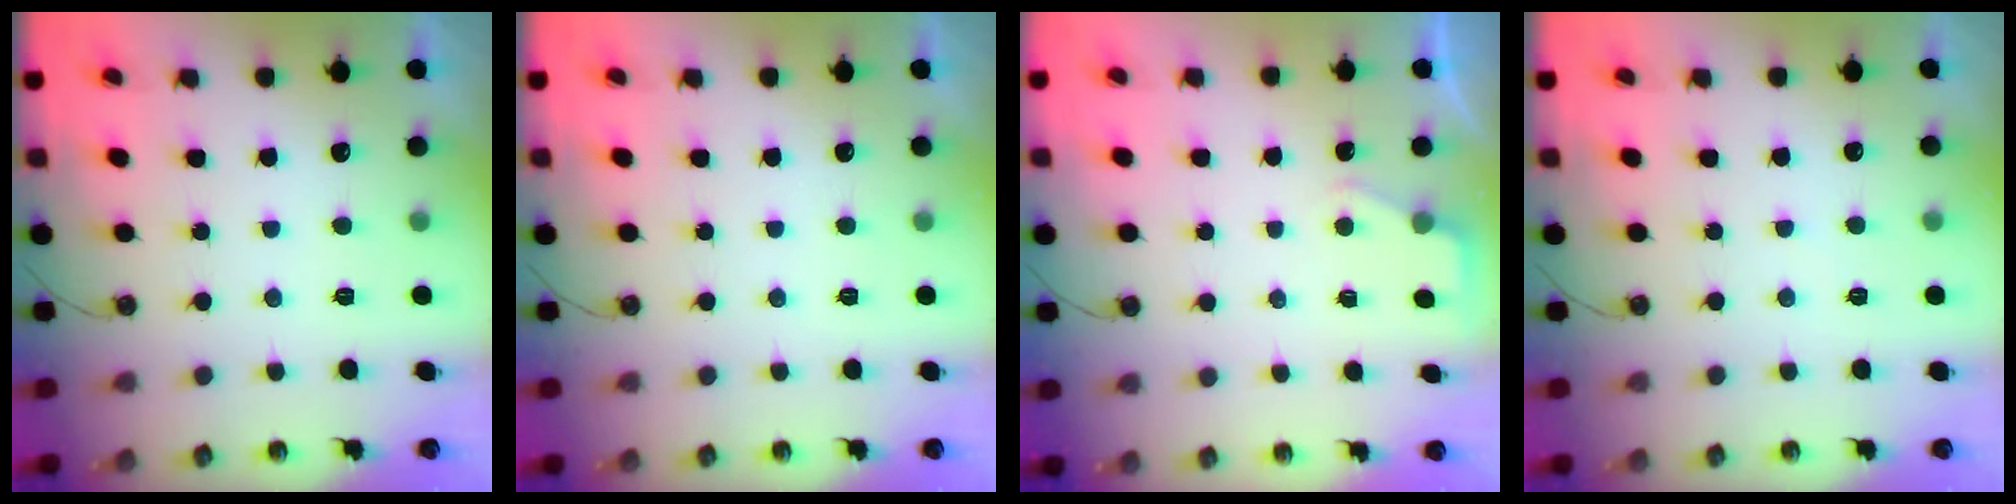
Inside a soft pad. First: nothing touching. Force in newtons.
{"total": 0.0}
{"total": 2.4, "press": 2.4, "slide": 0.4}
{"total": 2.8, "press": 2.7, "slide": 0.5}